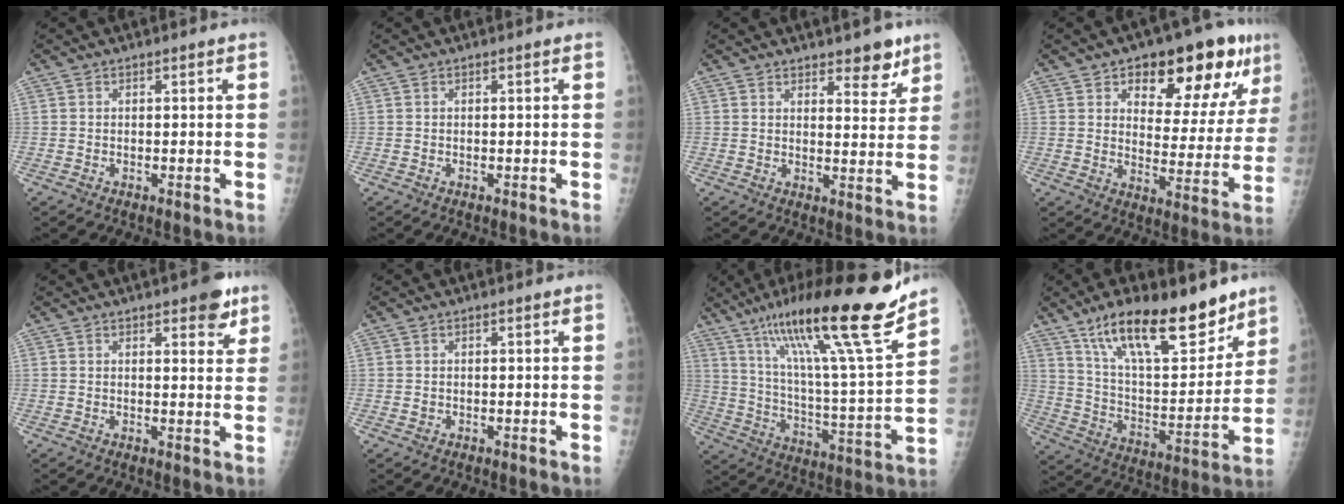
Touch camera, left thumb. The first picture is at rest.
{"total": 0.0}
{"total": 5.6, "force": [4.2, 2.3, 2.9], "torque": [-0.011, -0.029, 0.057]}
{"total": 18.9, "force": [10.1, 8.5, 13.5], "torque": [-0.130, -0.030, 0.146]}
{"total": 5.1, "force": [3.2, 2.0, 3.5], "torque": [-0.023, -0.014, 0.035]}
{"total": 0.6, "force": [0.1, 0.5, 0.2], "torque": [0.001, 0.001, 0.003]}
{"total": 25.9, "force": [18.0, 2.3, 18.4], "torque": [-0.282, -0.065, 0.300]}
{"total": 23.0, "force": [15.6, 8.0, 14.8], "torque": [-0.203, -0.069, 0.268]}